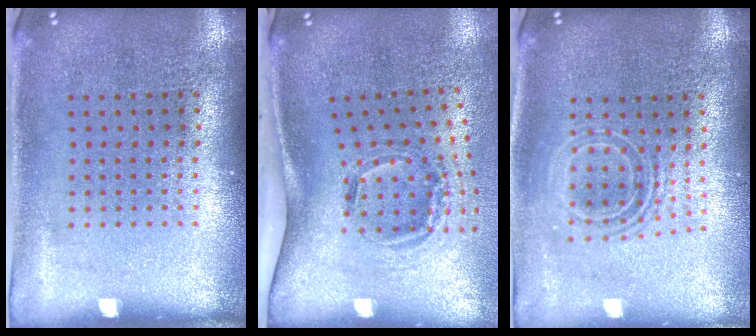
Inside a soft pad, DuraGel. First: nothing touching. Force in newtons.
{"total": 2.1, "press": 1.2, "slide": 1.7}
{"total": 1.8, "press": 1.3, "slide": 1.2}